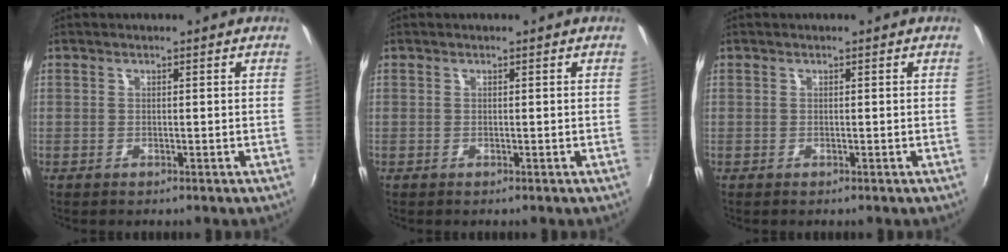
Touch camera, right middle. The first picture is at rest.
{"total": 0.0}
{"total": 0.0}